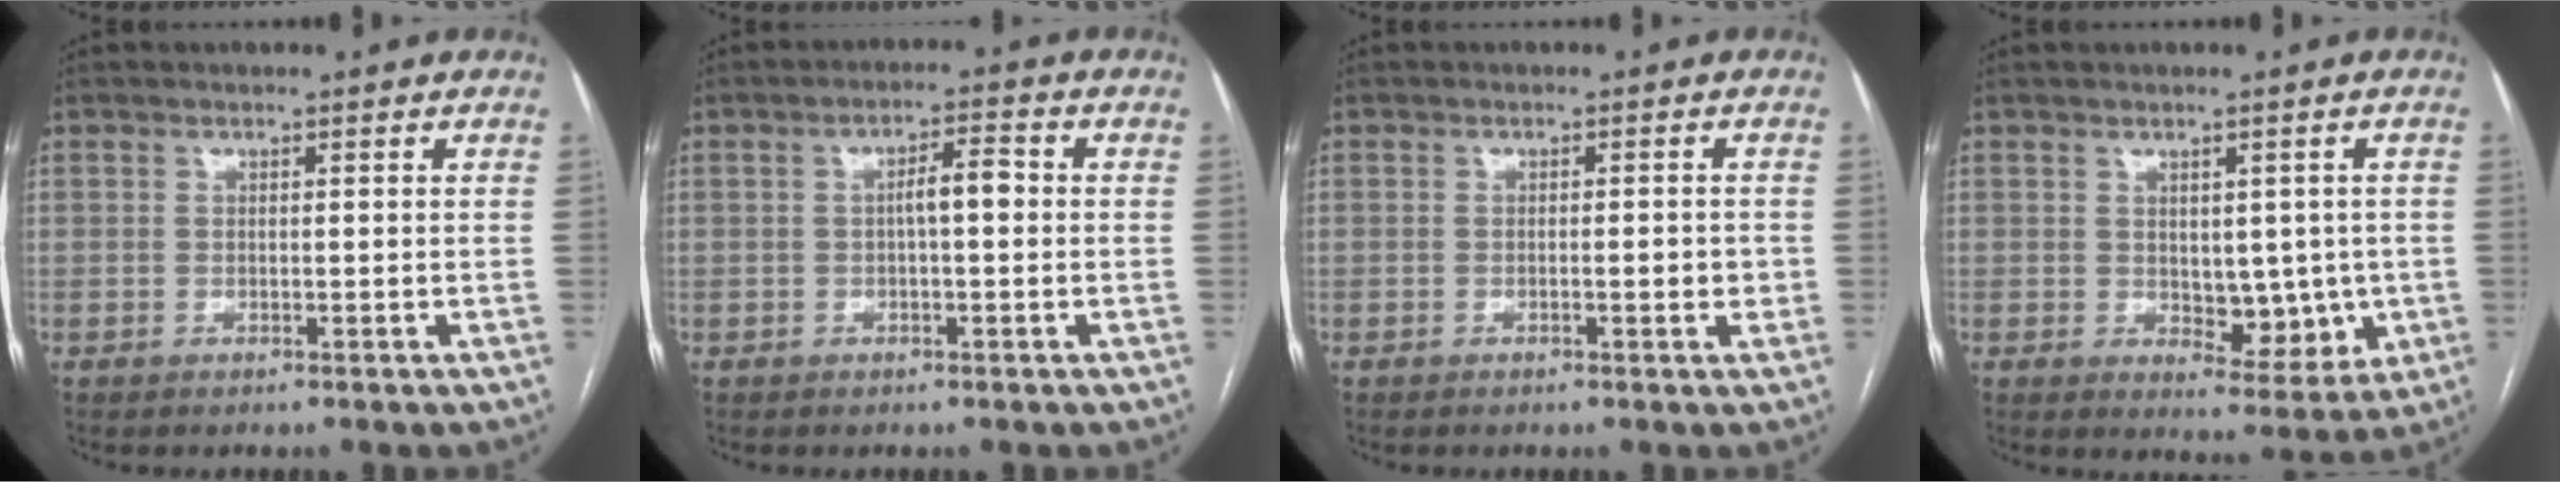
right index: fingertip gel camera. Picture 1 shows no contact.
{"total": 3.8, "force": [0.0, 0.9, 3.7], "torque": [-0.061, 0.013, 0.000]}
{"total": 2.1, "force": [-0.4, 0.6, 2.0], "torque": [-0.031, 0.001, -0.006]}
{"total": 7.0, "force": [-0.2, 4.1, 5.6], "torque": [-0.061, -0.002, 0.013]}